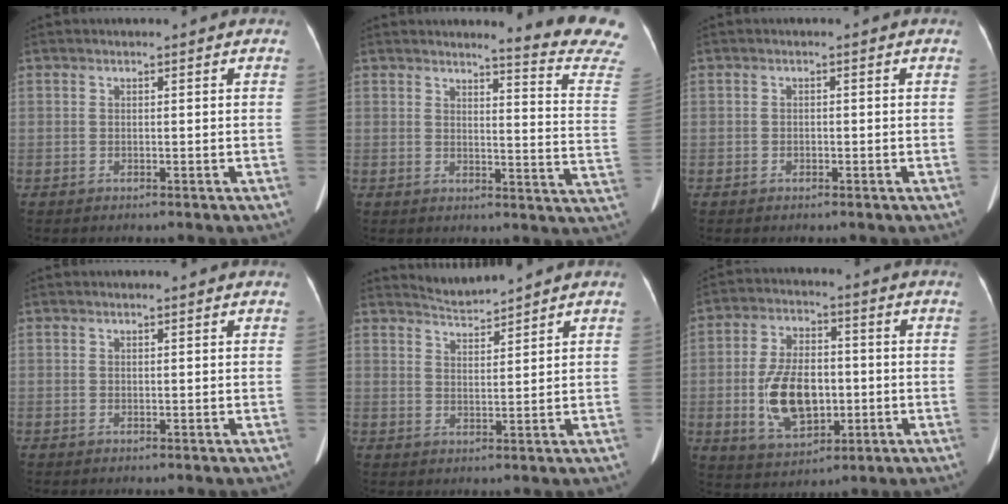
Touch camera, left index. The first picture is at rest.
{"total": 13.0, "force": [12.3, -2.0, 3.5], "torque": [-0.042, -0.119, 0.121]}
{"total": 0.7, "force": [-0.5, 0.5, 0.2], "torque": [-0.005, 0.002, -0.008]}
{"total": 0.0}
{"total": 3.1, "force": [2.9, -0.8, -0.5], "torque": [0.002, -0.001, 0.063]}
{"total": 11.5, "force": [-1.8, 6.5, 9.4], "torque": [-0.189, 0.006, -0.023]}